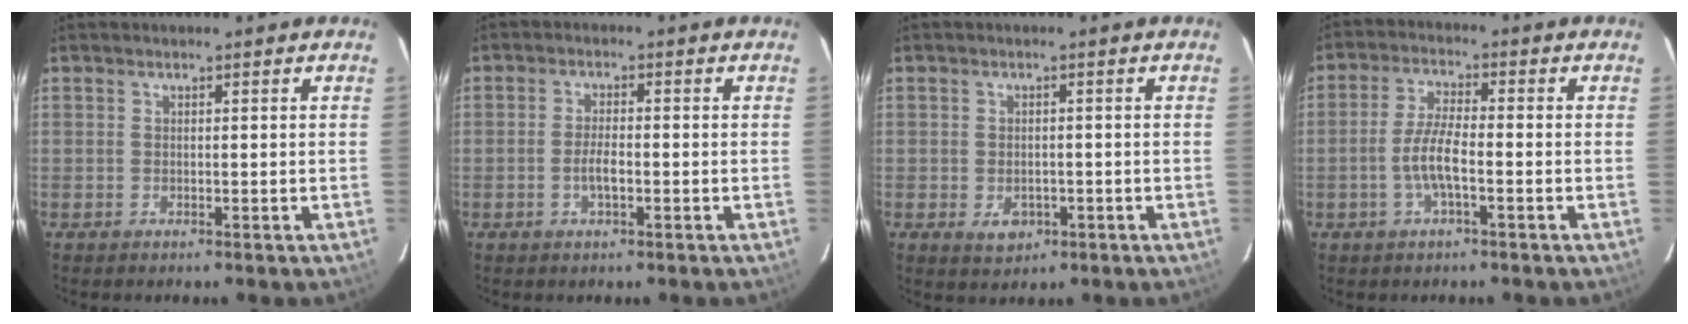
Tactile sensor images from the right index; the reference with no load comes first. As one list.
[{"total": 3.2, "force": [-1.1, 1.0, 2.8], "torque": [-0.057, 0.002, -0.020]}, {"total": 3.7, "force": [-1.3, 2.8, 2.0], "torque": [-0.040, -0.004, -0.011]}, {"total": 6.0, "force": [-2.1, 1.2, 5.5], "torque": [-0.114, 0.005, -0.041]}]